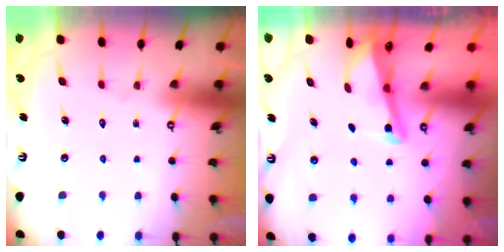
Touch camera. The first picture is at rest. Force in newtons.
{"total": 2.8, "press": 2.8, "slide": 0.4}